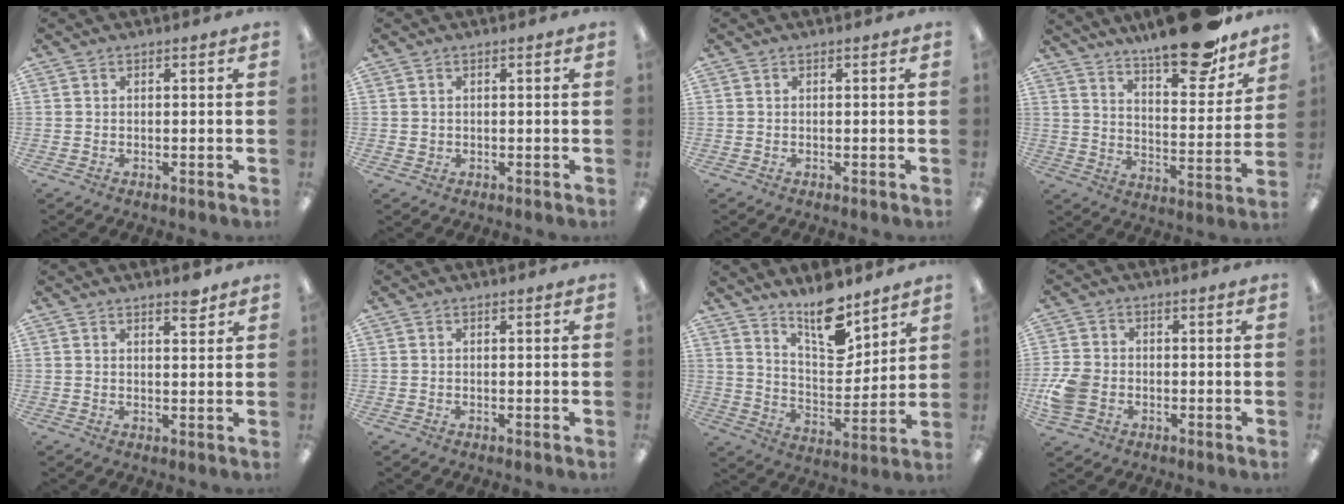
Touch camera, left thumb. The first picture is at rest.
{"total": 0.9, "force": [0.0, 0.9, 0.3], "torque": [-0.007, 0.005, -0.002]}
{"total": 0.0}
{"total": 17.6, "force": [14.7, 4.5, 8.6], "torque": [-0.132, -0.101, 0.248]}
{"total": 3.2, "force": [2.7, 0.7, 1.7], "torque": [-0.013, -0.017, 0.042]}
{"total": 0.0}
{"total": 13.5, "force": [10.3, 5.2, 6.9], "torque": [-0.107, -0.069, 0.182]}
{"total": 7.5, "force": [-2.1, 5.7, 4.4], "torque": [-0.094, 0.015, -0.036]}